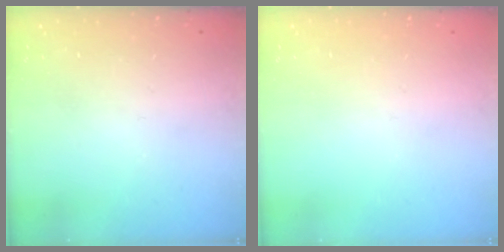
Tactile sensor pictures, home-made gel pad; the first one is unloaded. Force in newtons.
{"total": 0.0}